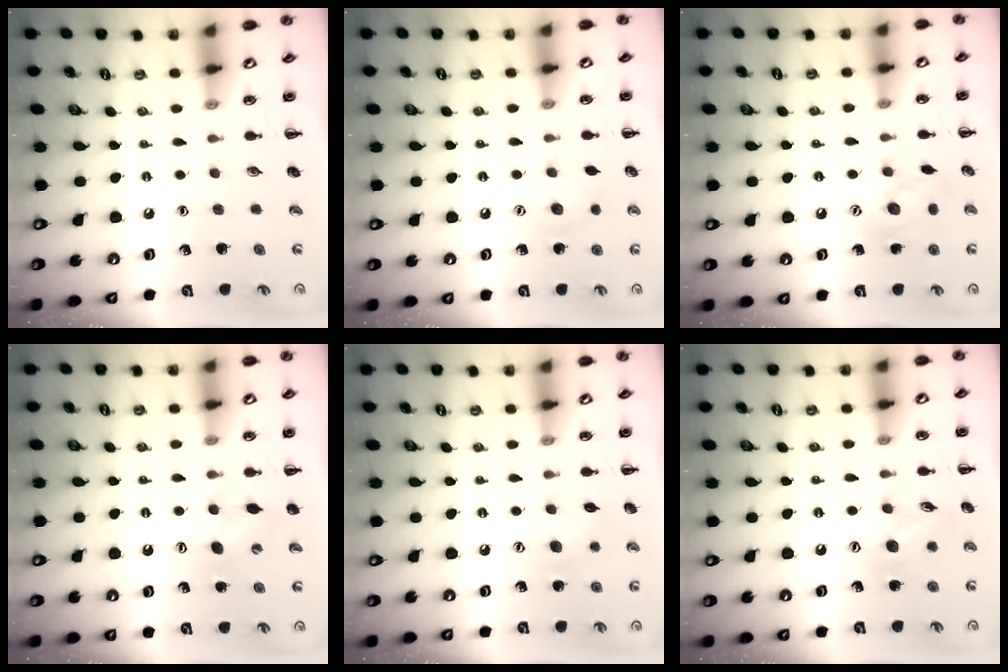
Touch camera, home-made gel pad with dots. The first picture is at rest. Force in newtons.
{"total": 6.3, "press": 6.1, "slide": 1.4}
{"total": 9.8, "press": 9.7, "slide": 0.6}
{"total": 5.5, "press": 5.4, "slide": 1.5}
{"total": 5.9, "press": 5.7, "slide": 1.4}
{"total": 9.1, "press": 9.0, "slide": 1.1}